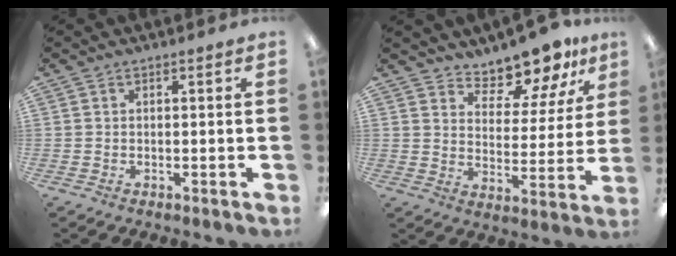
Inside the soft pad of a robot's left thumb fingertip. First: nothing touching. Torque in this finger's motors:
{"motor_torque": [0.11, 0.13, 0.03, -0.36, 0.05]}